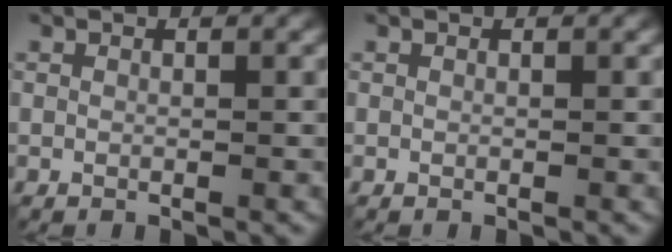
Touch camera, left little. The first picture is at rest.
{"total": 0.0}